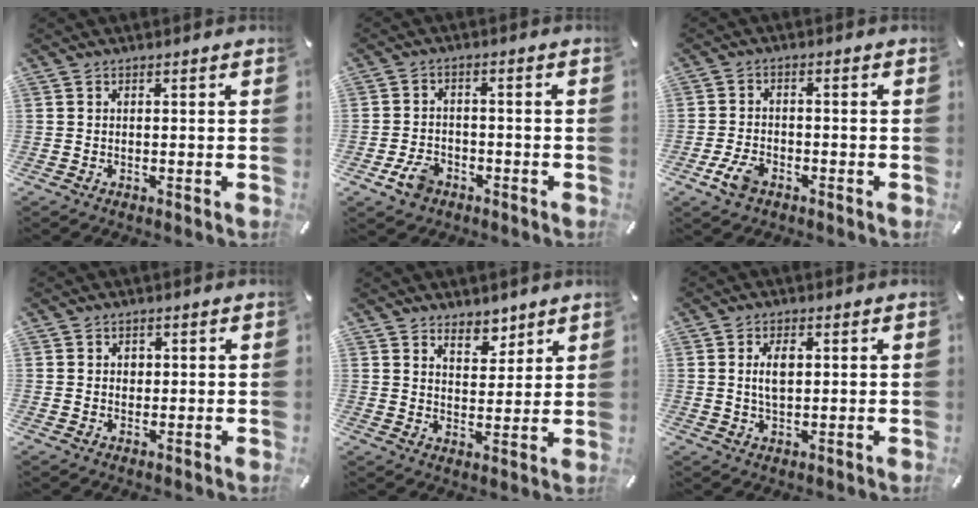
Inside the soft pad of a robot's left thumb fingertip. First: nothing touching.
{"total": 5.5, "force": [-2.9, 3.8, 2.7], "torque": [-0.059, 0.013, -0.056]}
{"total": 5.3, "force": [-2.9, 3.1, 3.2], "torque": [-0.075, 0.009, -0.056]}
{"total": 1.8, "force": [0.3, 1.7, 0.6], "torque": [0.002, 0.000, -0.001]}
{"total": 6.2, "force": [4.9, 3.6, 0.9], "torque": [0.004, -0.035, 0.086]}
{"total": 4.9, "force": [0.9, 2.6, 4.0], "torque": [-0.075, -0.001, 0.008]}